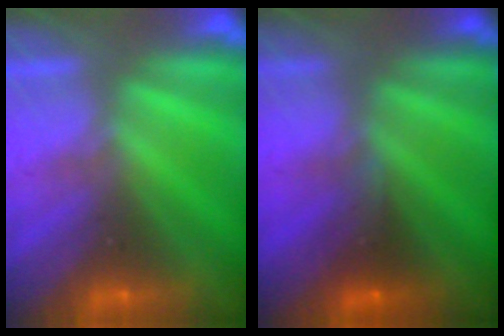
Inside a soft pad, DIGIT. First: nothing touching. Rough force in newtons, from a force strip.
{"total": 3.4}